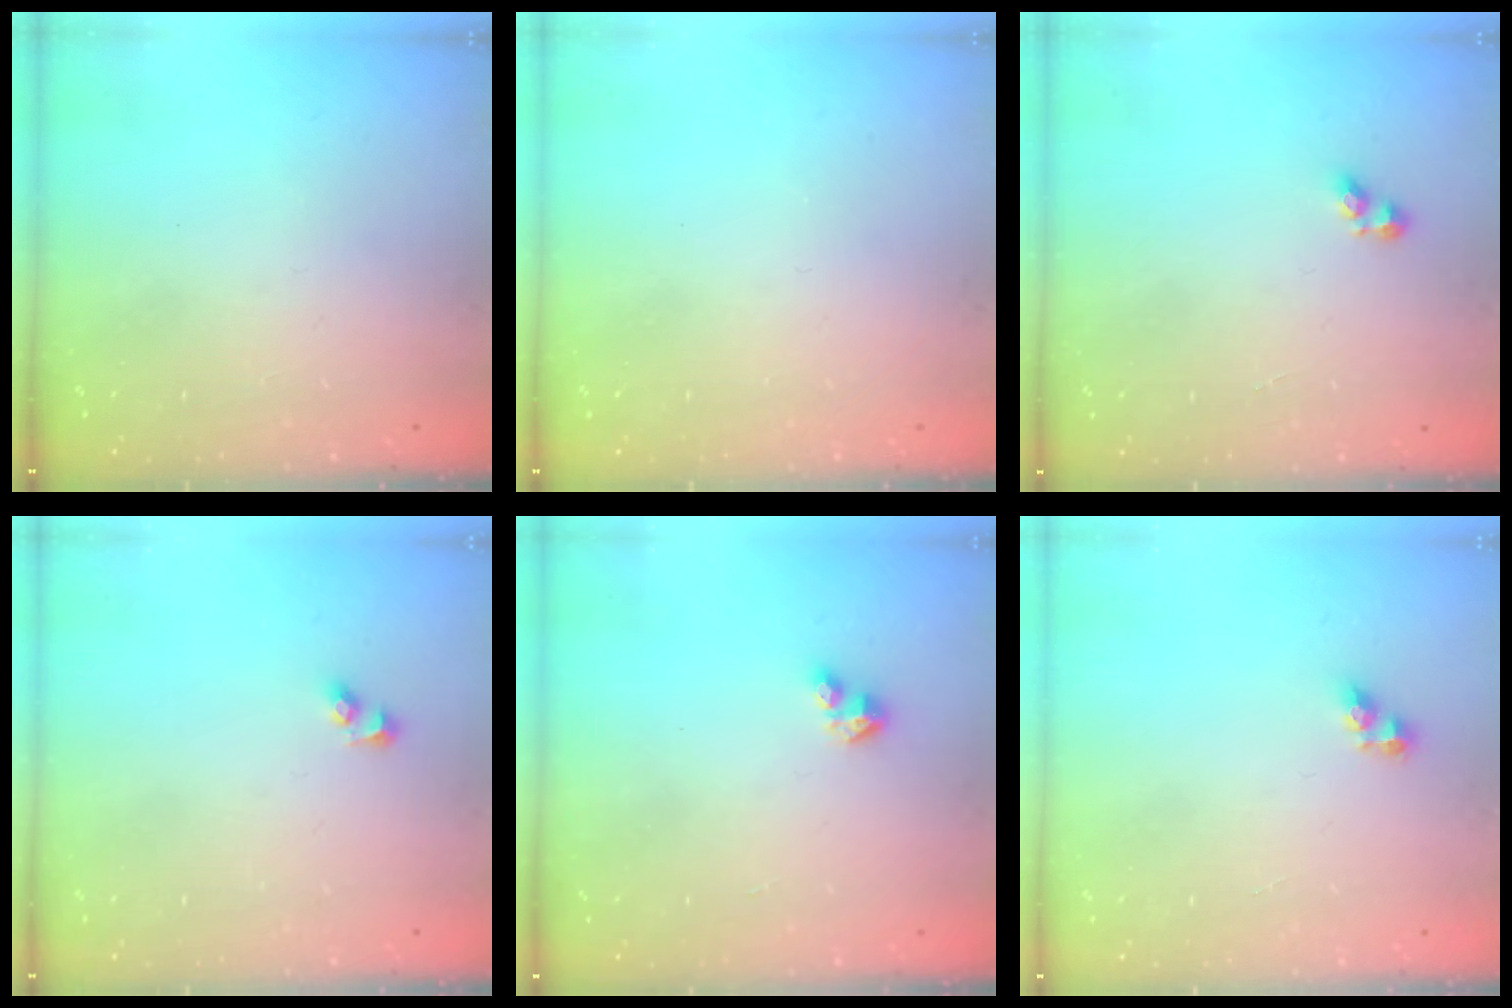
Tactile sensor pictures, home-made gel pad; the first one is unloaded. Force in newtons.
{"total": 0.0}
{"total": 3.0, "press": 2.9, "slide": 0.6}
{"total": 2.7, "press": 2.5, "slide": 1.2}
{"total": 2.9, "press": 2.8, "slide": 0.6}
{"total": 5.1, "press": 5.1, "slide": 0.6}